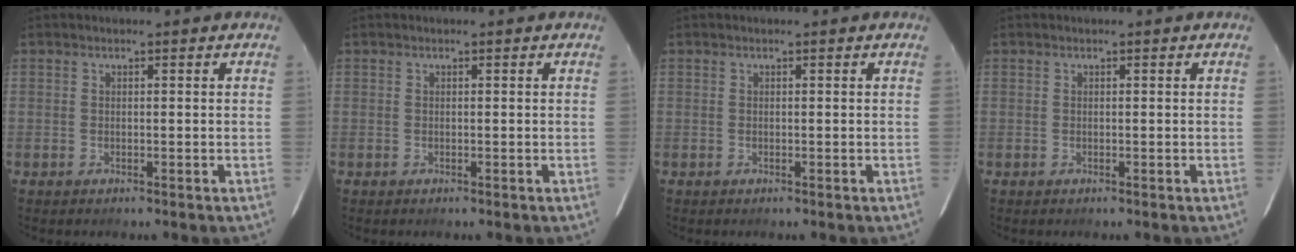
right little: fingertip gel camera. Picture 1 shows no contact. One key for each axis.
{"total": 0.0}
{"total": 0.0}
{"total": 0.0}